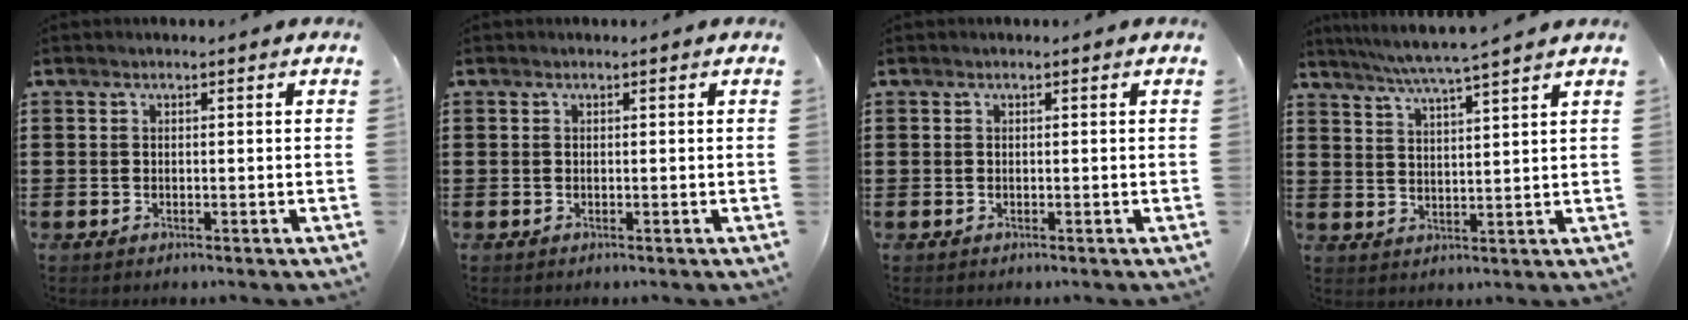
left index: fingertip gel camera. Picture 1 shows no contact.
{"total": 0.0}
{"total": 0.0}
{"total": 4.9, "force": [4.3, -1.0, 2.1], "torque": [-0.054, -0.023, 0.073]}